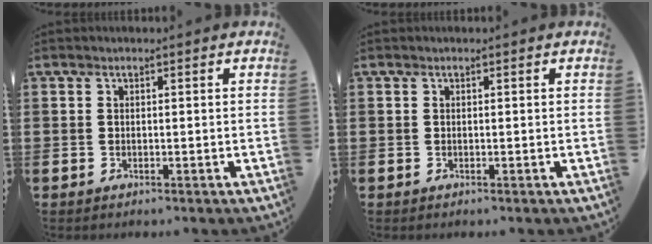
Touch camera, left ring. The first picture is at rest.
{"total": 0.0}